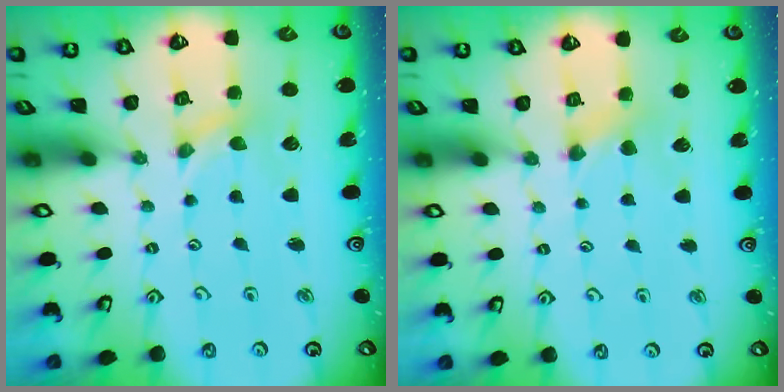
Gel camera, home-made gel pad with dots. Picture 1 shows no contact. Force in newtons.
{"total": 2.9, "press": 2.9, "slide": 0.6}